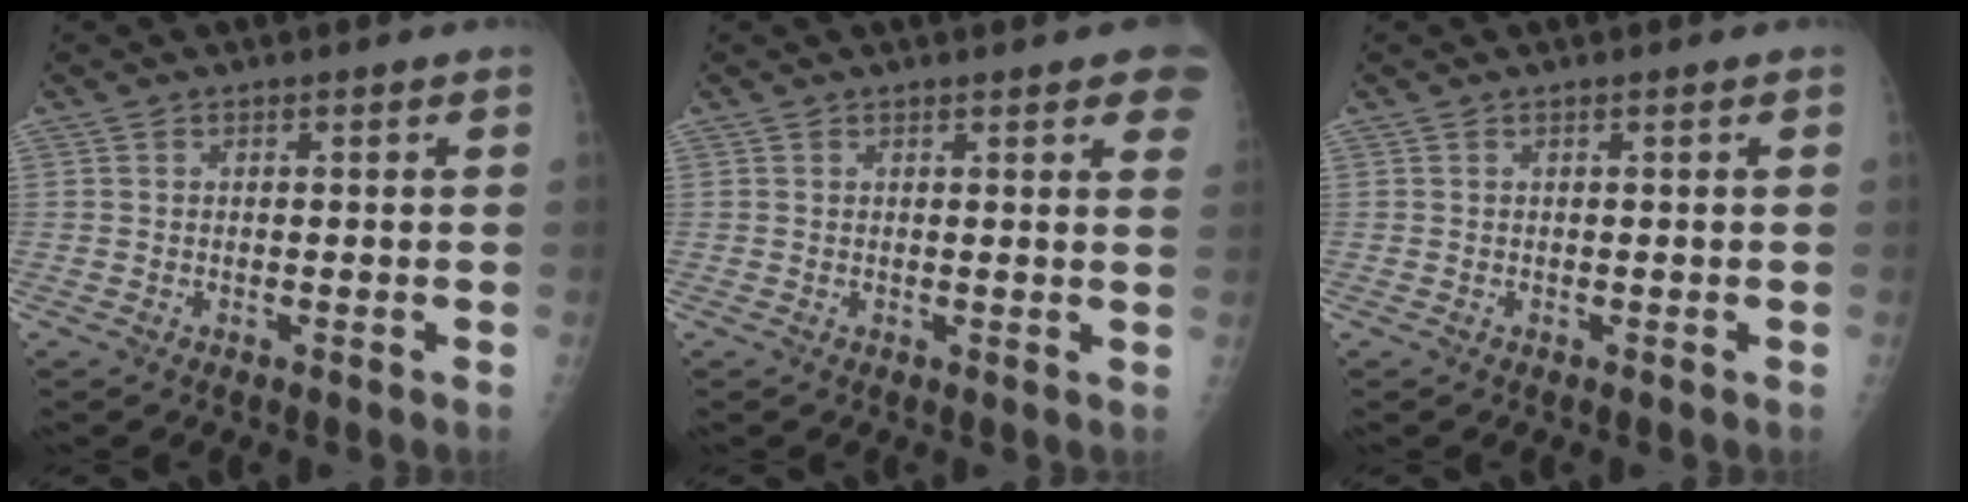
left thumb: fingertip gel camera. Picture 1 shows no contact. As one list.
[{"total": 7.0, "force": [4.4, 1.7, 5.2], "torque": [-0.043, -0.005, 0.043]}, {"total": 0.0}]